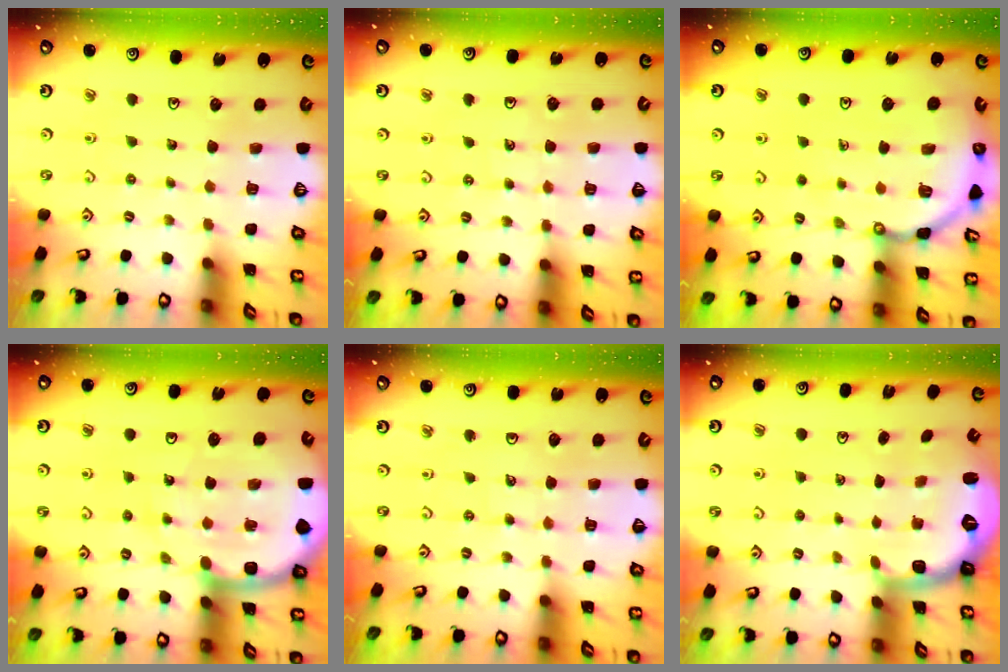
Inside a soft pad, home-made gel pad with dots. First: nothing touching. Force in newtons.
{"total": 5.5, "press": 5.3, "slide": 1.5}
{"total": 9.8, "press": 9.7, "slide": 1.3}
{"total": 12.4, "press": 12.4, "slide": 1.4}
{"total": 3.6, "press": 3.4, "slide": 1.1}
{"total": 2.7, "press": 1.7, "slide": 2.0}